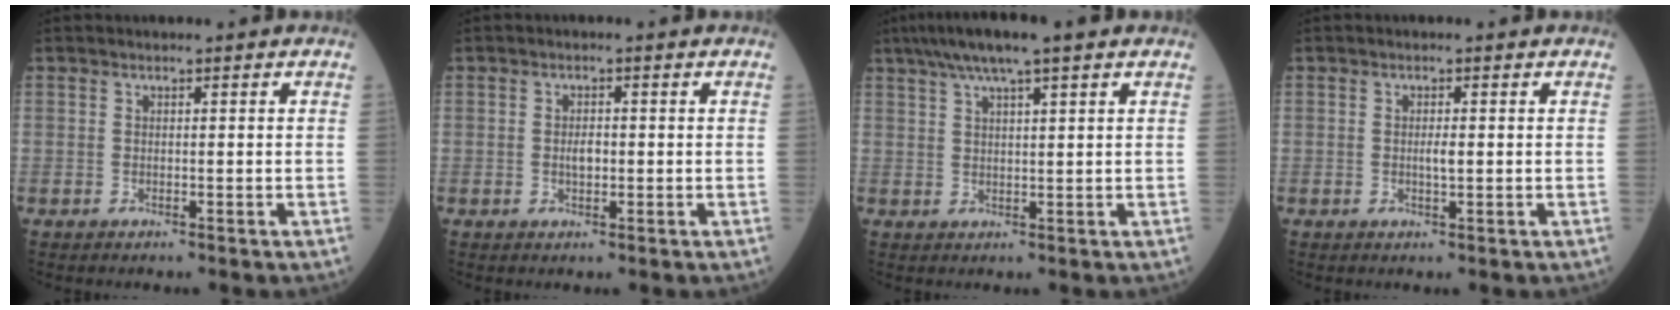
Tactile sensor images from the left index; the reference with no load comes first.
{"total": 1.8, "force": [-0.2, 0.9, 1.6], "torque": [-0.029, 0.001, -0.002]}
{"total": 7.9, "force": [5.5, 0.5, 5.7], "torque": [-0.098, 0.035, 0.089]}
{"total": 1.6, "force": [-0.1, 0.2, 1.5], "torque": [-0.030, 0.000, 0.000]}